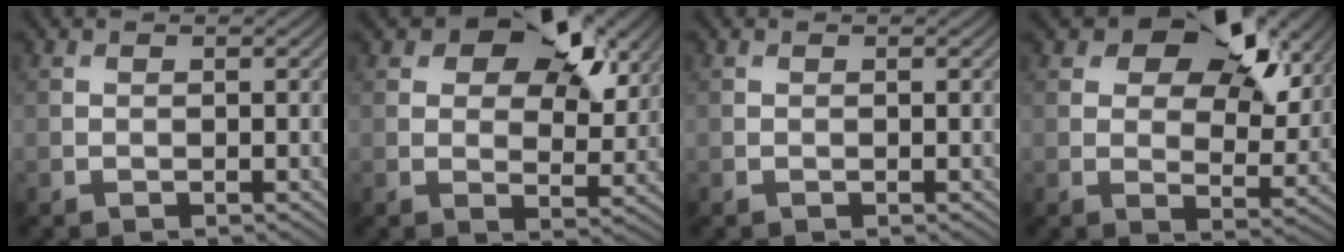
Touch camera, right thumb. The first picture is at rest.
{"total": 12.8, "force": [7.0, 7.0, 8.1], "torque": [-0.124, 0.006, 0.101]}
{"total": 0.0}
{"total": 14.4, "force": [7.8, 7.9, 9.2], "torque": [-0.137, 0.004, 0.114]}